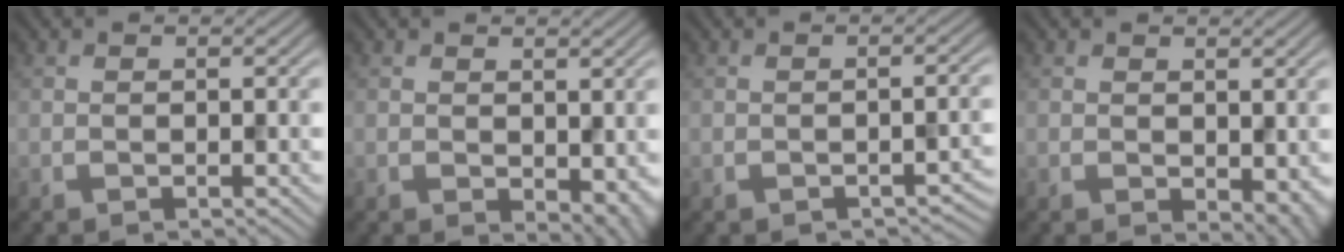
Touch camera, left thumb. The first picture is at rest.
{"total": 3.5, "force": [0.1, 2.3, 2.7], "torque": [-0.040, -0.011, 0.008]}
{"total": 1.8, "force": [-1.2, 0.6, 1.2], "torque": [-0.017, 0.000, -0.013]}
{"total": 3.2, "force": [0.0, 2.0, 2.4], "torque": [-0.035, -0.010, 0.007]}